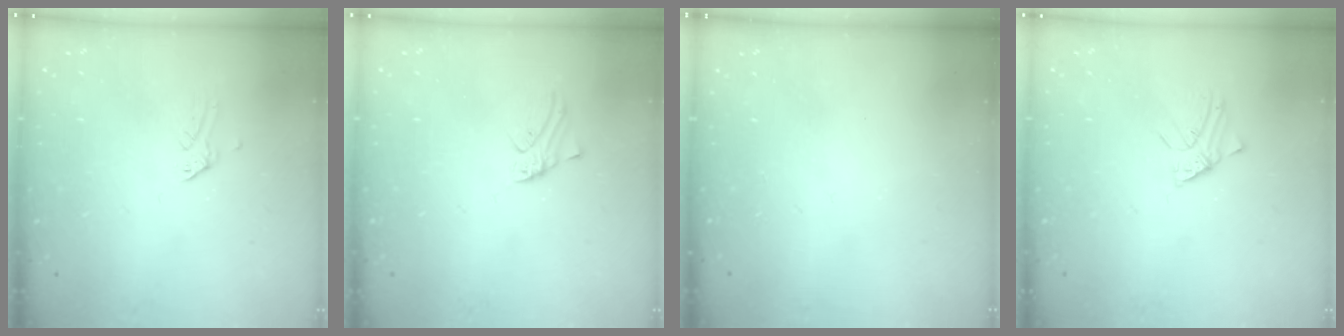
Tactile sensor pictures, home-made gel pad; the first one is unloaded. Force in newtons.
{"total": 0.9, "press": 0.9, "slide": 0.1}
{"total": 0.0}
{"total": 3.0, "press": 3.0, "slide": 0.2}